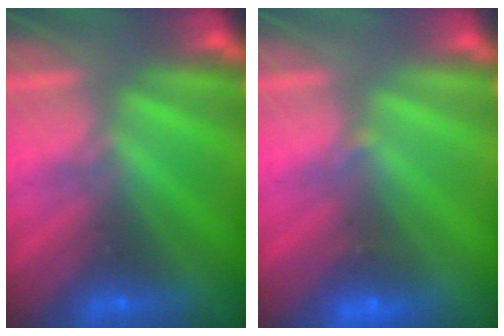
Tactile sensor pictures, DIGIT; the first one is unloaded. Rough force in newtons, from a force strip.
{"total": 1.5}